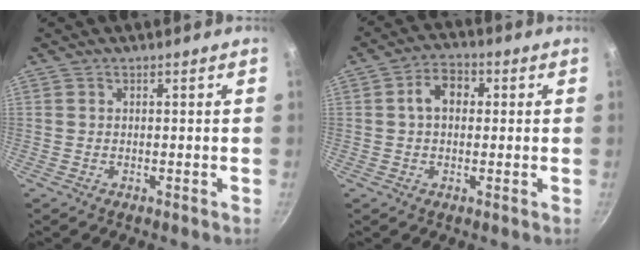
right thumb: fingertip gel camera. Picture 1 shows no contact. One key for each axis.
{"total": 6.0, "fx": 0.8, "fy": 4.4, "fz": 4.1, "tx": -0.044, "ty": 0.015, "tz": 0.003}